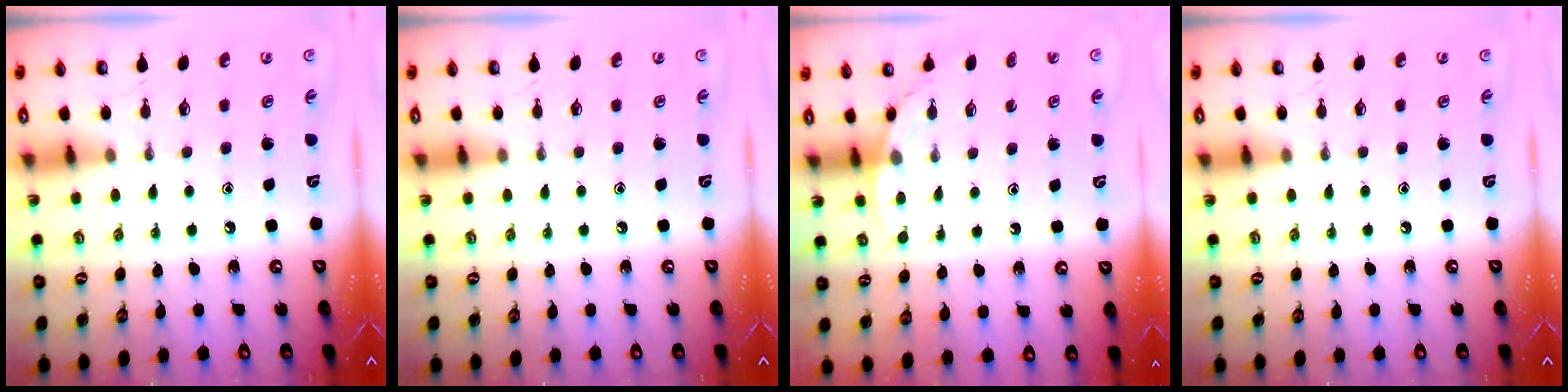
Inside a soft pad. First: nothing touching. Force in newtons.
{"total": 0.0}
{"total": 3.6, "press": 3.6, "slide": 0.1}
{"total": 0.0}